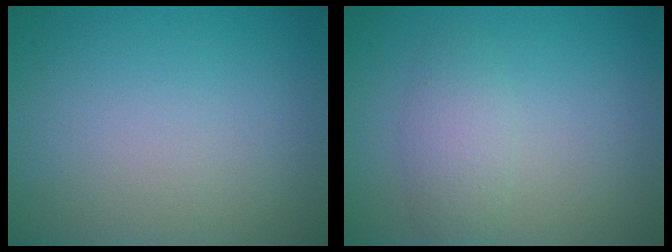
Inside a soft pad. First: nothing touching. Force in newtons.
{"total": 2.4, "press": 2.4, "slide": 0.0}